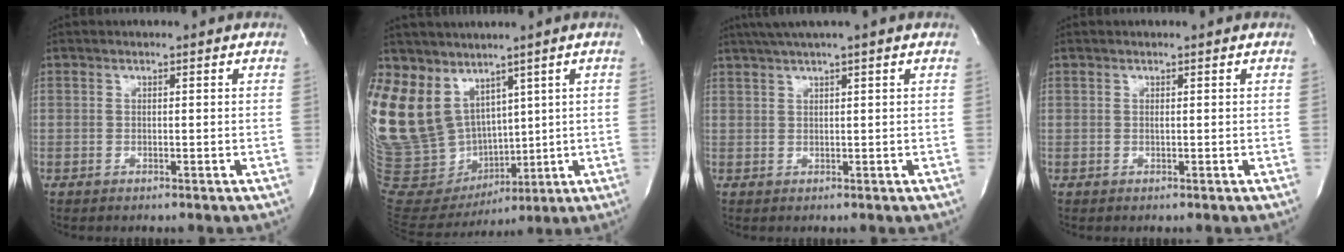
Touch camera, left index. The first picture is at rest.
{"total": 23.4, "force": [11.6, 17.2, 10.9], "torque": [-0.306, 0.046, 0.250]}
{"total": 4.6, "force": [3.4, -1.0, 2.9], "torque": [-0.047, 0.014, 0.062]}
{"total": 0.0}